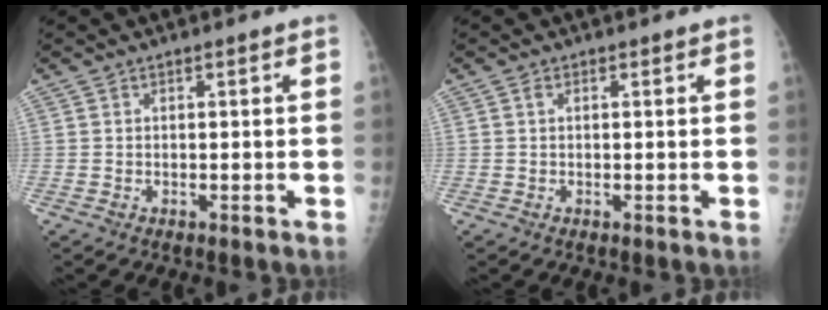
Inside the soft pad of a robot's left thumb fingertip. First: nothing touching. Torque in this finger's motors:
{"motor_torque": [-0.06, 0.11, 0.04, 0.03, 0.00]}